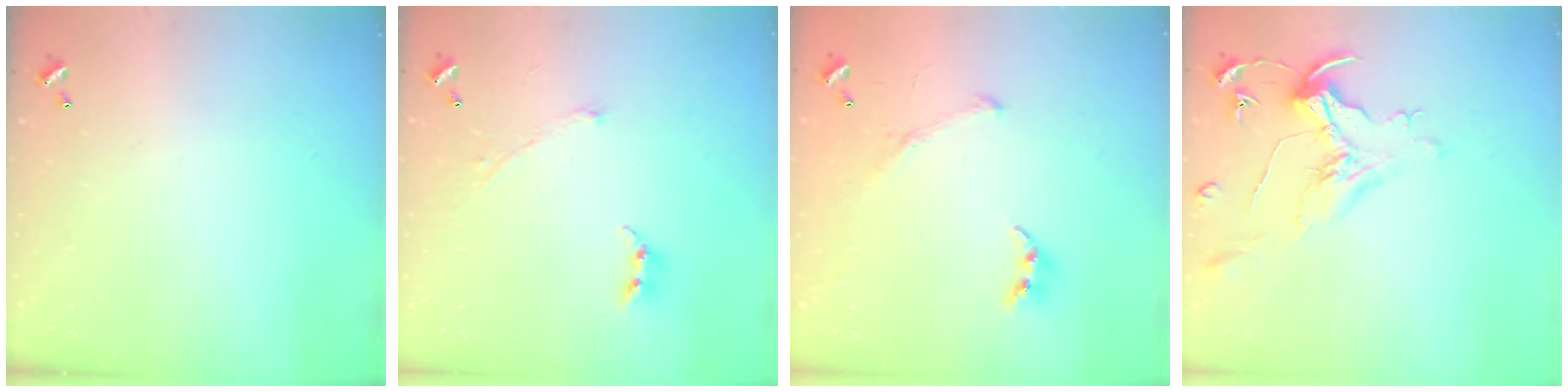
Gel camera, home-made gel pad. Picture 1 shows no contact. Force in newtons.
{"total": 2.9, "press": 2.9, "slide": 0.4}
{"total": 2.3, "press": 2.3, "slide": 0.5}
{"total": 1.6, "press": 1.4, "slide": 0.7}